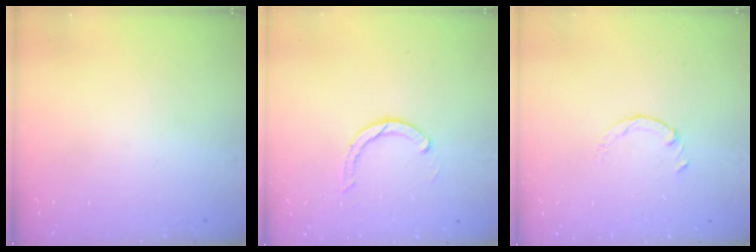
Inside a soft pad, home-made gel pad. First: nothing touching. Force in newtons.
{"total": 2.9, "press": 2.9, "slide": 0.4}
{"total": 0.0}